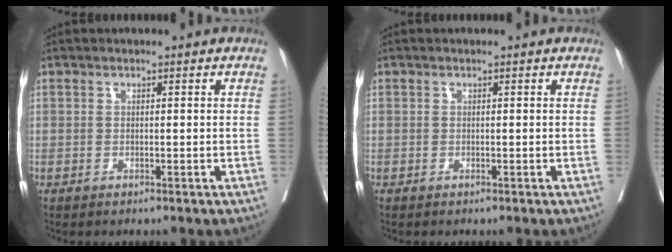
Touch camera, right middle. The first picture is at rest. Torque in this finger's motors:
{"motor_torque": [0.97, -1.17, -0.32, -0.21]}